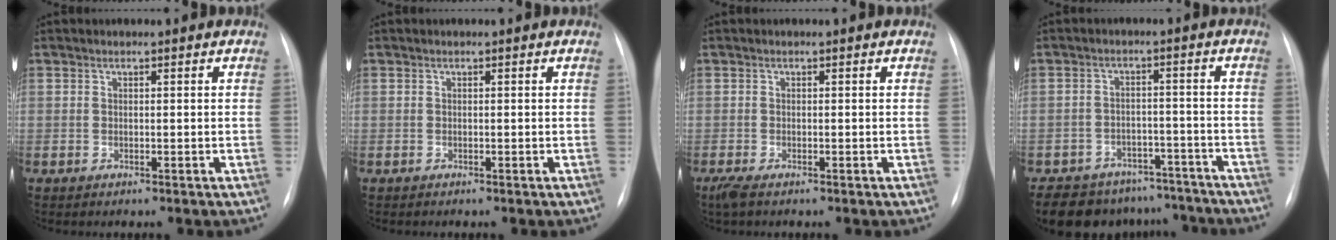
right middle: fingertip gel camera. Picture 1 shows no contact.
{"total": 0.0}
{"total": 2.1, "force": [-1.5, 0.5, 1.4], "torque": [-0.035, -0.009, -0.029]}
{"total": 14.3, "force": [-12.5, 6.4, 2.7], "torque": [-0.039, 0.018, -0.159]}